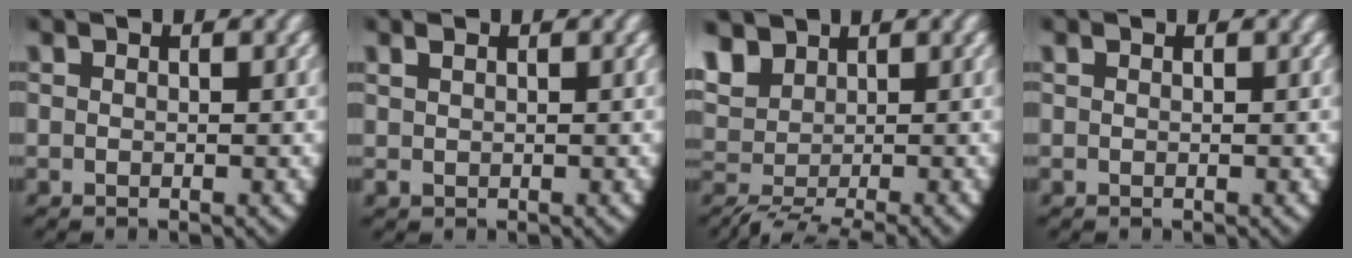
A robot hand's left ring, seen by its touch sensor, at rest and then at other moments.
{"total": 0.8, "force": [0.4, 0.5, 0.4], "torque": [-0.017, -0.008, 0.018]}
{"total": 7.3, "force": [-2.3, 5.4, 4.3], "torque": [-0.087, -0.033, -0.012]}
{"total": 0.0}